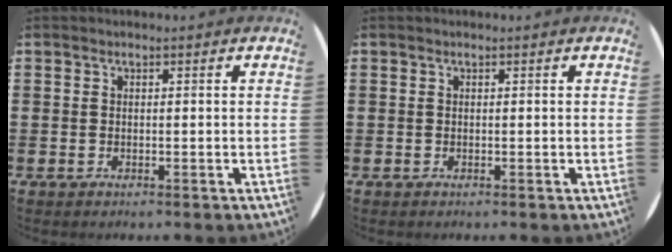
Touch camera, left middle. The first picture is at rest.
{"total": 0.0}